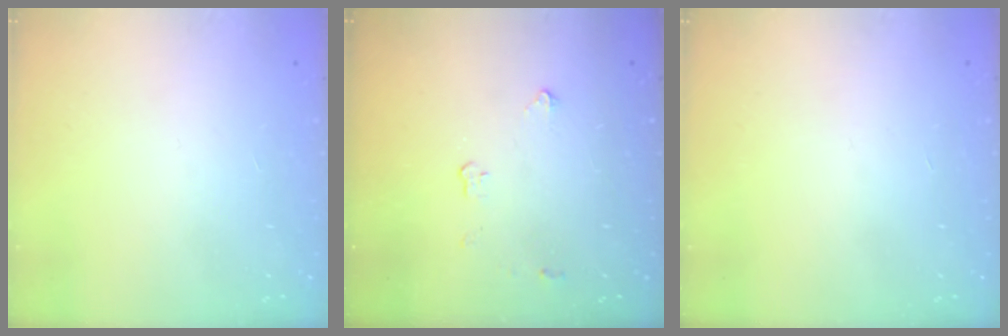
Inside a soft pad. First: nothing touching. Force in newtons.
{"total": 2.8, "press": 2.8, "slide": 0.5}
{"total": 0.0}